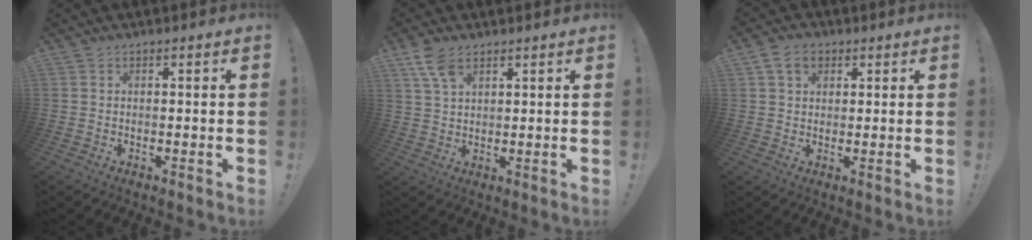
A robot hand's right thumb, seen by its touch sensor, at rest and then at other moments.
{"total": 6.7, "force": [4.2, 3.2, 4.2], "torque": [-0.080, -0.014, 0.079]}
{"total": 6.2, "force": [2.7, 4.5, 3.3], "torque": [-0.054, 0.000, 0.052]}